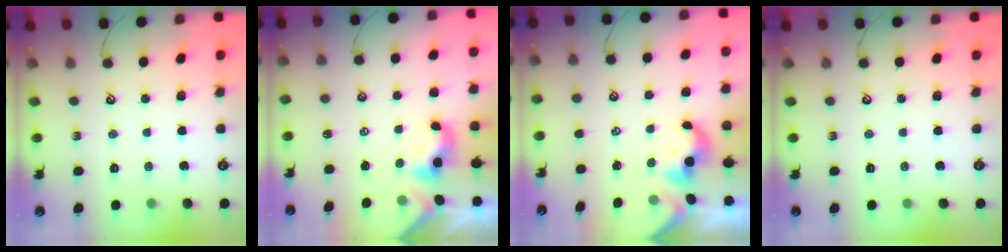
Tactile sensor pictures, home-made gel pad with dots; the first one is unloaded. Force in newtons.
{"total": 2.5, "press": 2.5, "slide": 0.1}
{"total": 0.0}
{"total": 0.0}